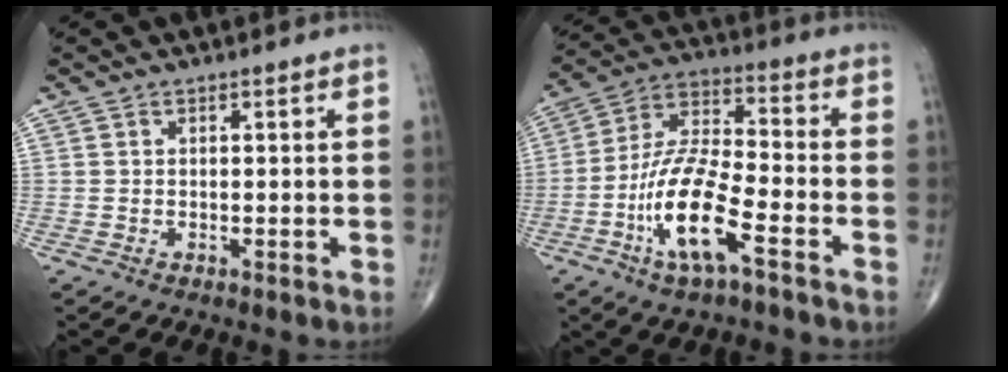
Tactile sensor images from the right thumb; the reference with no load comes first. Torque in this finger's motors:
{"motor_torque": [4.24, 0.77, 1.43, -0.45, 0.42]}